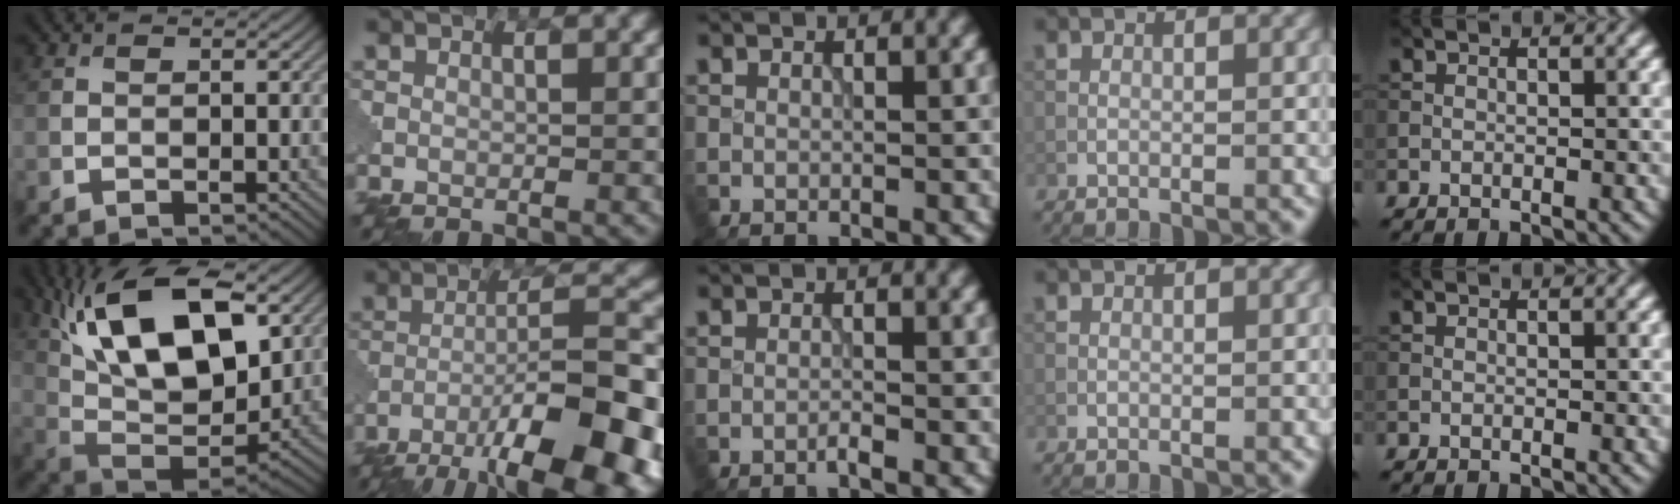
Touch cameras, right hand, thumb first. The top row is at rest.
{"thumb": {"total": 17.8, "force": [7.8, 8.3, 13.6], "torque": [-0.256, 0.020, 0.129]}, "index": {"total": 15.1, "force": [-8.9, 4.3, 11.4], "torque": [-0.177, 0.007, -0.130]}, "middle": {"total": 0.7, "force": [-0.5, 0.0, 0.5], "torque": [-0.009, 0.003, -0.012]}}